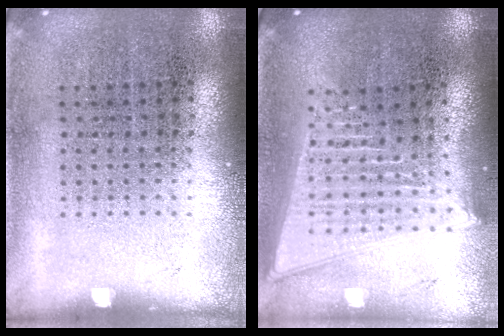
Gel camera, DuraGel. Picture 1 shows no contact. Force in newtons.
{"total": 2.0, "press": 1.8, "slide": 0.9}